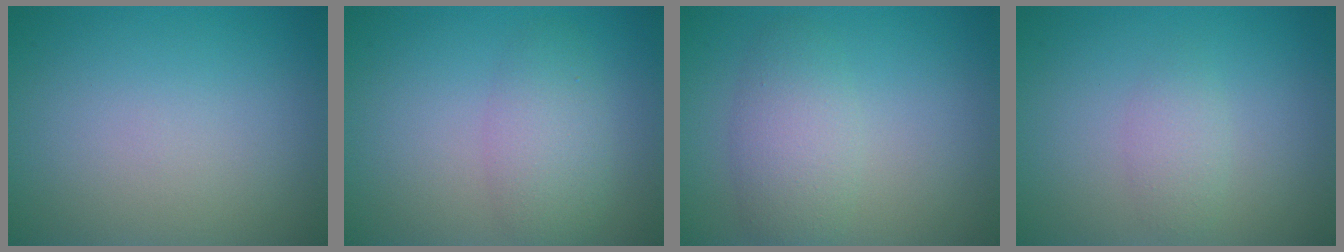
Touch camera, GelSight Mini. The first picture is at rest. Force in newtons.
{"total": 3.2, "press": 3.2, "slide": 0.1}
{"total": 3.5, "press": 3.5, "slide": 0.1}
{"total": 1.5, "press": 1.5, "slide": 0.0}